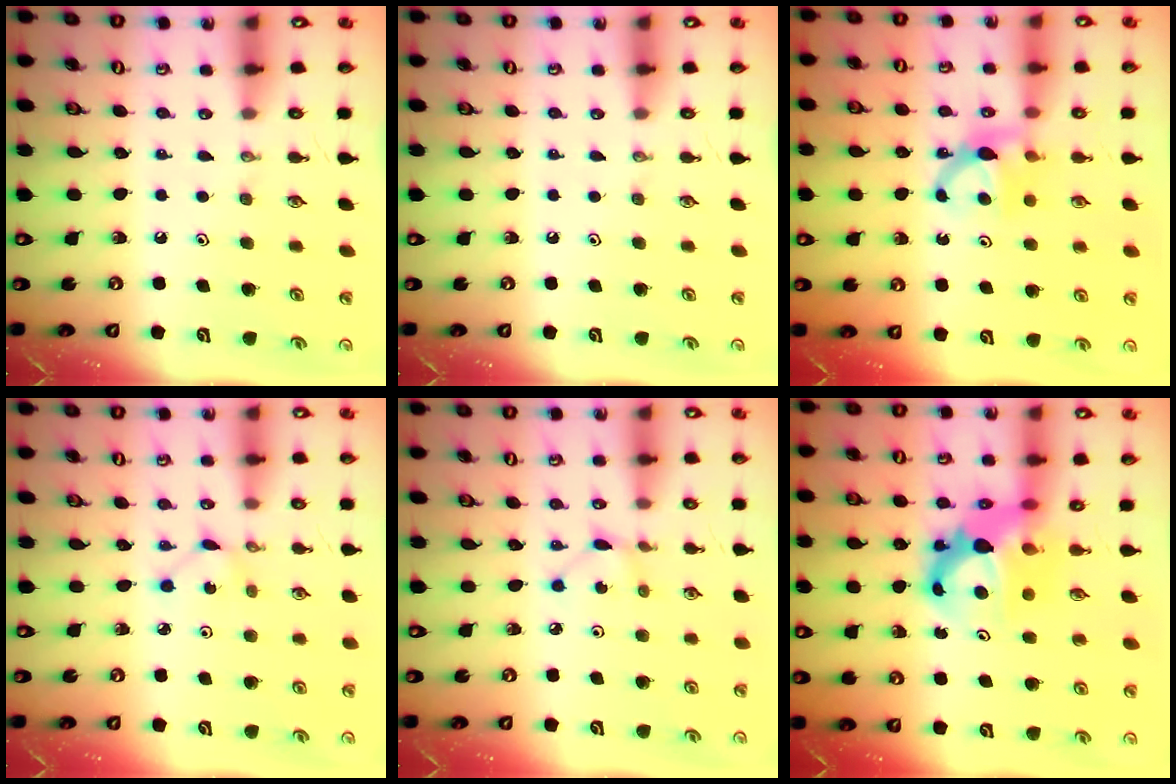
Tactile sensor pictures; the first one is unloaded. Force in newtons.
{"total": 0.0}
{"total": 7.1, "press": 7.1, "slide": 0.3}
{"total": 1.7, "press": 1.7, "slide": 0.1}
{"total": 2.0, "press": 2.0, "slide": 0.3}
{"total": 9.6, "press": 9.6, "slide": 1.1}